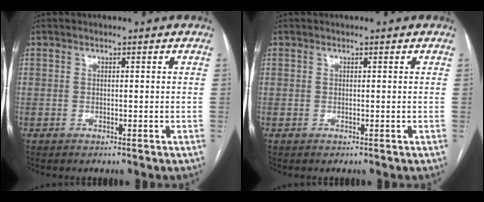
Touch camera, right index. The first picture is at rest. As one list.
[{"total": 0.0}]